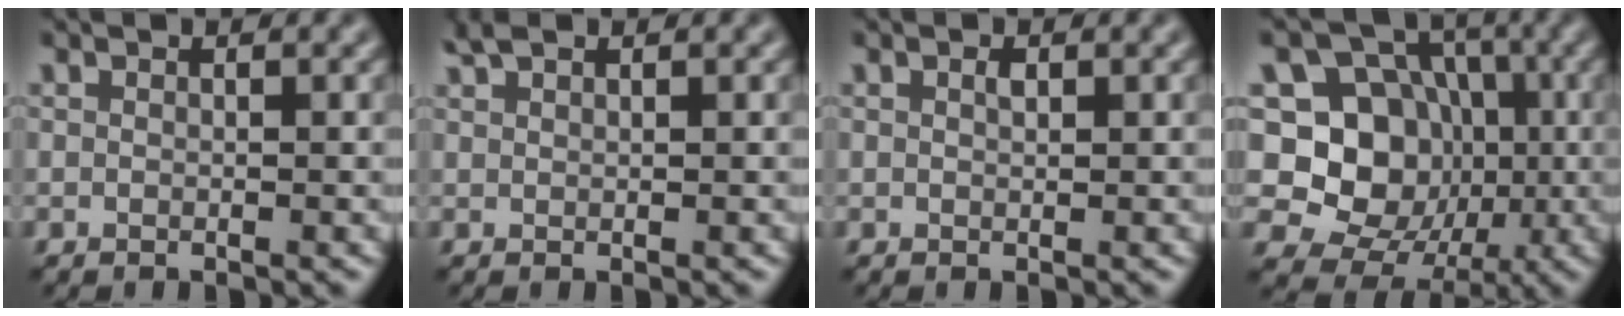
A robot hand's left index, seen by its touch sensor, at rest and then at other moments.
{"total": 1.3, "force": [1.1, 0.3, 0.5], "torque": [-0.012, 0.002, 0.023]}
{"total": 0.6, "force": [0.3, 0.3, 0.5], "torque": [-0.010, 0.003, 0.004]}
{"total": 11.7, "force": [-0.6, 10.2, 5.6], "torque": [-0.094, 0.003, -0.040]}